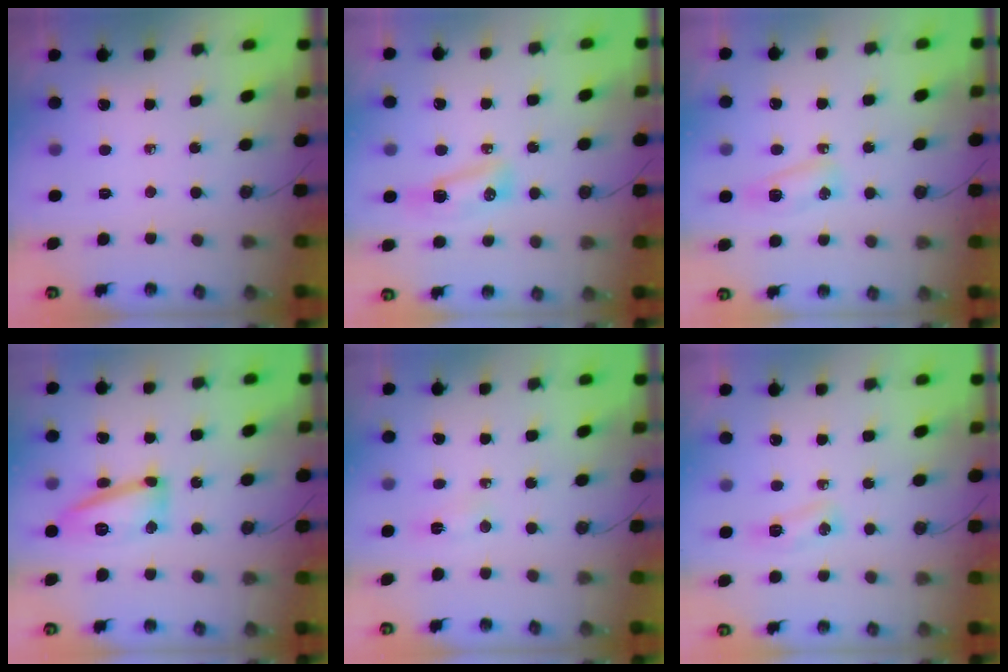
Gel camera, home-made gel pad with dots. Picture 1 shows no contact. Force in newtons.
{"total": 7.4, "press": 7.3, "slide": 0.7}
{"total": 7.7, "press": 6.3, "slide": 4.4}
{"total": 14.4, "press": 14.3, "slide": 1.2}
{"total": 2.7, "press": 2.6, "slide": 0.3}
{"total": 4.6, "press": 4.6, "slide": 0.7}